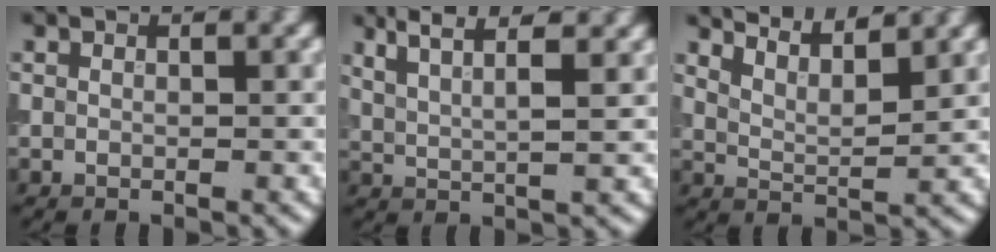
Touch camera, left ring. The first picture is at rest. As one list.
[{"total": 5.7, "force": [4.0, 1.6, 3.7], "torque": [-0.048, 0.025, 0.043]}, {"total": 6.3, "force": [5.5, 1.5, 2.8], "torque": [-0.034, 0.021, 0.056]}]